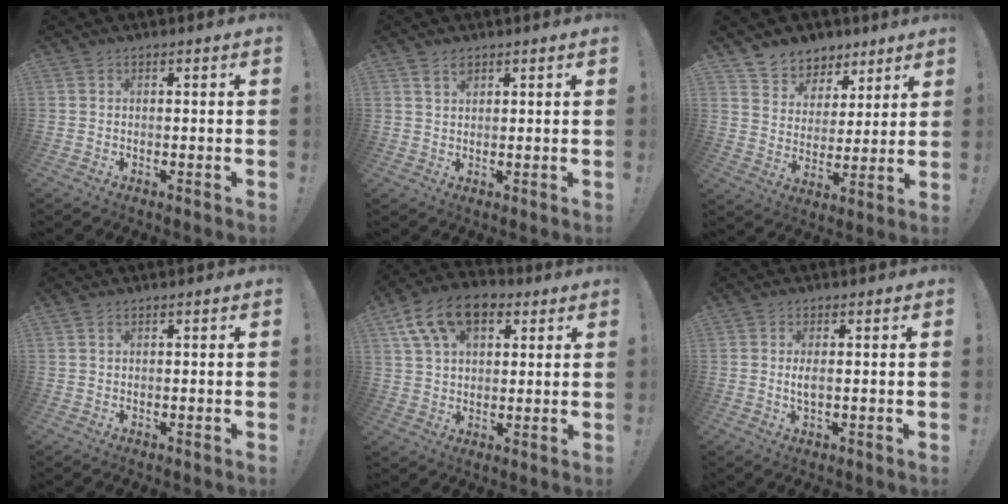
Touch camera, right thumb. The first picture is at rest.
{"total": 2.4, "force": [1.7, 1.3, 1.2], "torque": [-0.016, -0.010, 0.030]}
{"total": 8.1, "force": [5.6, 5.7, 0.7], "torque": [-0.017, -0.049, 0.113]}
{"total": 0.7, "force": [0.5, 0.4, 0.3], "torque": [-0.003, -0.001, 0.010]}
{"total": 15.6, "force": [7.3, 9.9, 9.5], "torque": [-0.166, -0.026, 0.136]}
{"total": 2.6, "force": [0.2, 0.7, 2.5], "torque": [-0.037, -0.004, 0.001]}